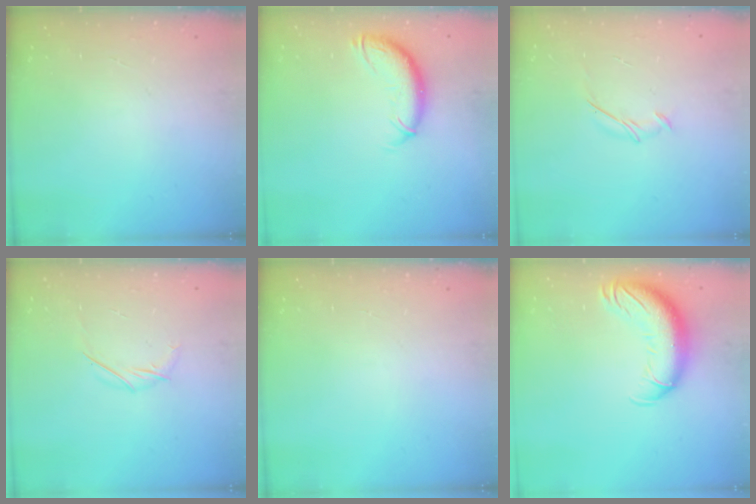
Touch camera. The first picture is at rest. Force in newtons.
{"total": 10.4, "press": 10.3, "slide": 0.9}
{"total": 5.4, "press": 5.4, "slide": 1.0}
{"total": 4.8, "press": 4.7, "slide": 1.1}
{"total": 0.0}
{"total": 14.0, "press": 13.6, "slide": 3.3}